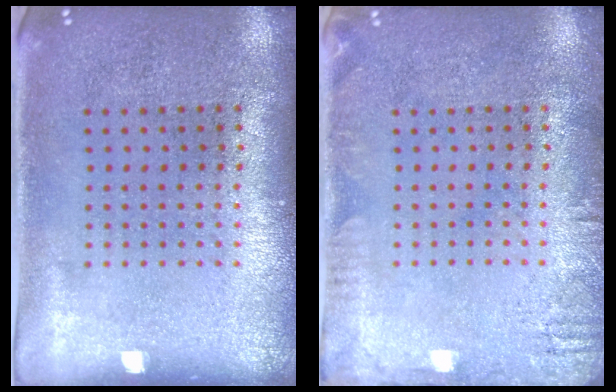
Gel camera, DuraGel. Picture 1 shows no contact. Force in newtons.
{"total": 1.9, "press": 1.9, "slide": 0.3}